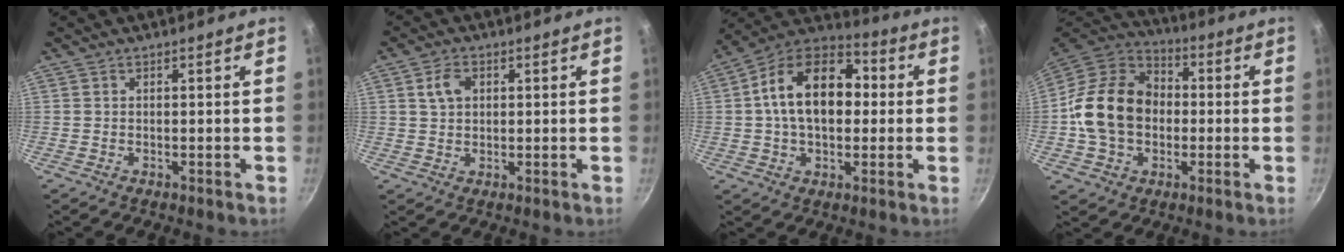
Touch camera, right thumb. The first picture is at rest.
{"total": 4.3, "force": [1.2, 3.1, 2.7], "torque": [-0.038, 0.003, 0.020]}
{"total": 18.2, "force": [1.6, 12.0, 13.7], "torque": [-0.193, 0.033, 0.006]}
{"total": 17.9, "force": [-1.1, 13.8, 11.4], "torque": [-0.172, 0.036, -0.031]}